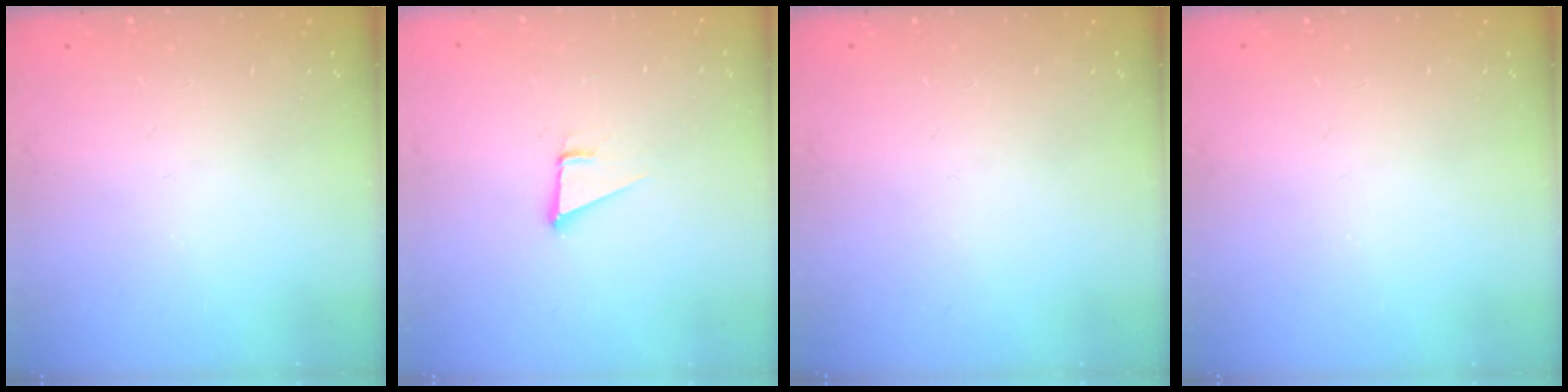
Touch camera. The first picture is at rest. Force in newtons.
{"total": 3.6, "press": 2.8, "slide": 2.3}
{"total": 0.0}
{"total": 0.0}